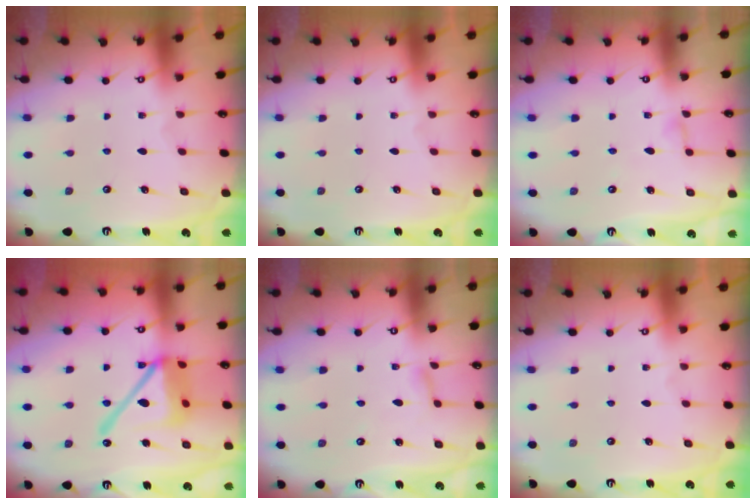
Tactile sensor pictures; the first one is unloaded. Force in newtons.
{"total": 0.0}
{"total": 2.3, "press": 2.3, "slide": 0.2}
{"total": 17.1, "press": 17.0, "slide": 1.9}
{"total": 2.5, "press": 2.5, "slide": 0.4}
{"total": 0.0}